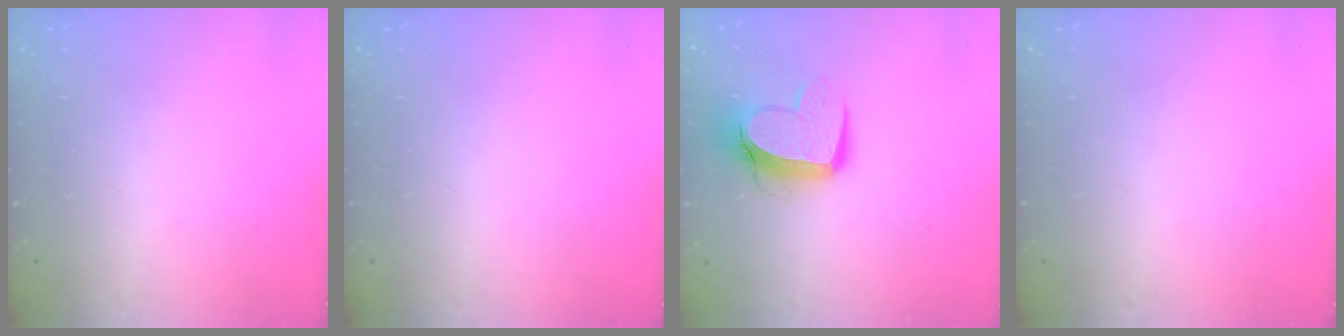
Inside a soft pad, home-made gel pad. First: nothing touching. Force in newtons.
{"total": 0.0}
{"total": 10.8, "press": 10.7, "slide": 1.1}
{"total": 0.0}